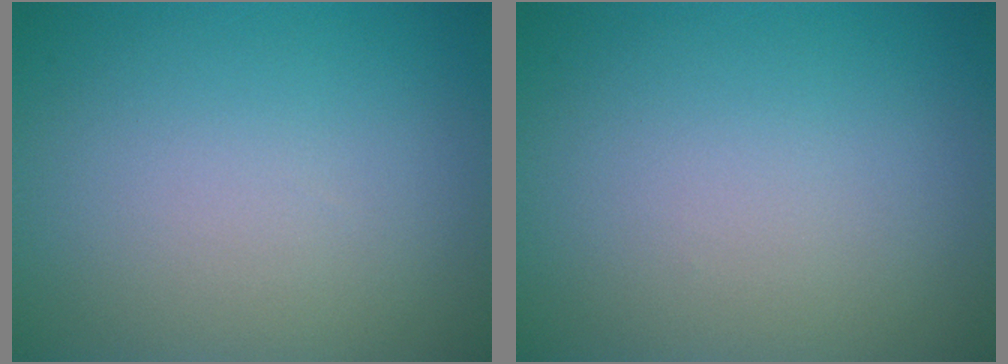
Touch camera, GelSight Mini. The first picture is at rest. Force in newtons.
{"total": 0.0}